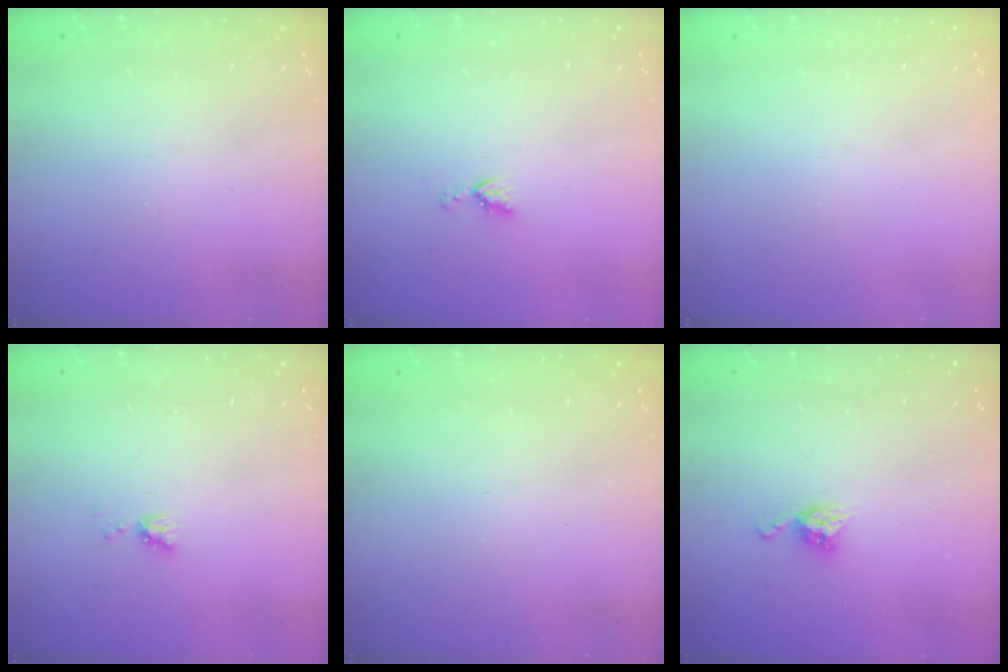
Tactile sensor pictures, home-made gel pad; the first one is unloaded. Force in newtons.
{"total": 4.5, "press": 4.5, "slide": 0.6}
{"total": 0.0}
{"total": 3.9, "press": 3.9, "slide": 0.6}
{"total": 0.0}
{"total": 6.0, "press": 6.0, "slide": 0.4}